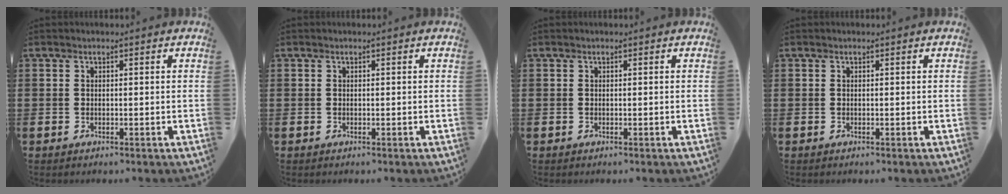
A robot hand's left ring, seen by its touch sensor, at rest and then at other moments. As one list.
[{"total": 0.0}, {"total": 0.0}, {"total": 0.0}]